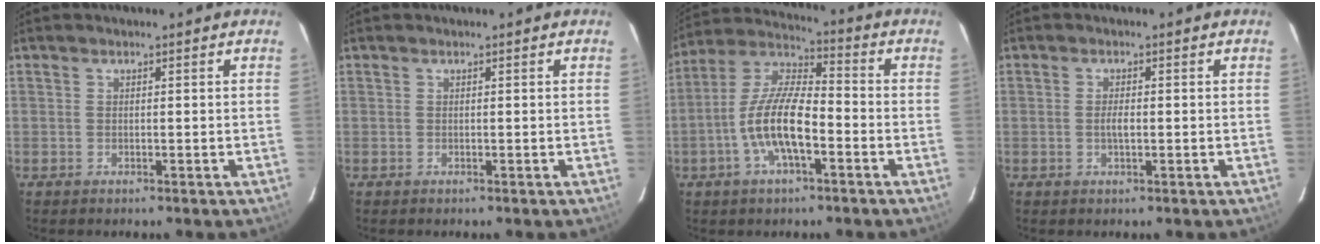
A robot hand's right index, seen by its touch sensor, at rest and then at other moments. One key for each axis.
{"total": 0.0}
{"total": 13.6, "fx": -4.6, "fy": 4.6, "fz": 12.0, "tx": -0.244, "ty": 0.003, "tz": -0.091}
{"total": 1.8, "fx": -0.3, "fy": 0.6, "fz": 1.7, "tx": -0.032, "ty": 0.000, "tz": -0.006}